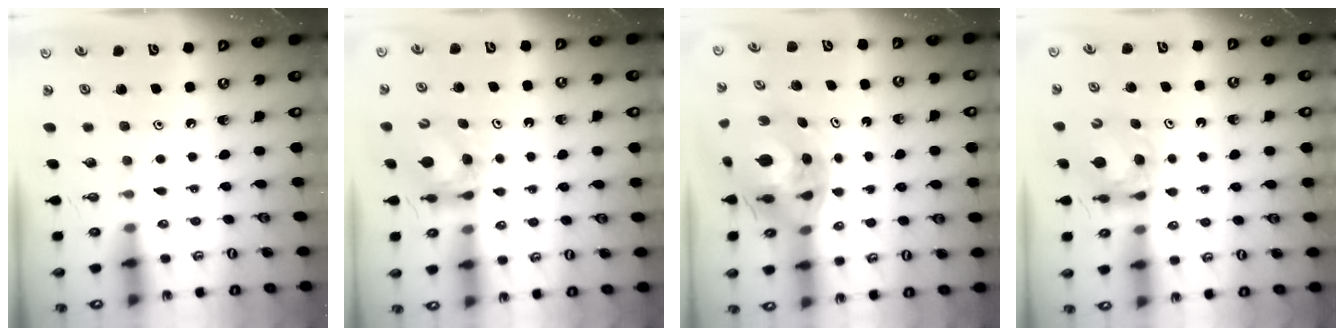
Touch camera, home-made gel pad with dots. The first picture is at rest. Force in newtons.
{"total": 6.3, "press": 6.3, "slide": 0.6}
{"total": 13.8, "press": 13.7, "slide": 1.8}
{"total": 5.8, "press": 5.7, "slide": 0.6}